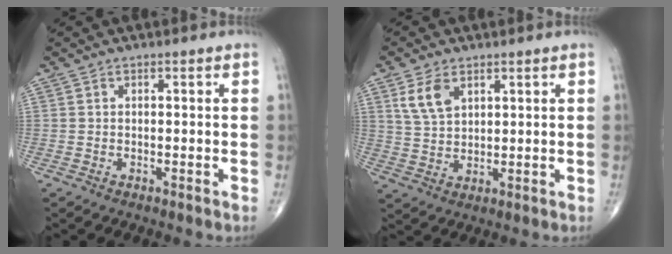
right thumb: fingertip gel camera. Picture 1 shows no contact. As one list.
[{"total": 6.2, "force": [3.0, 3.7, 4.0], "torque": [-0.069, -0.011, 0.066]}]